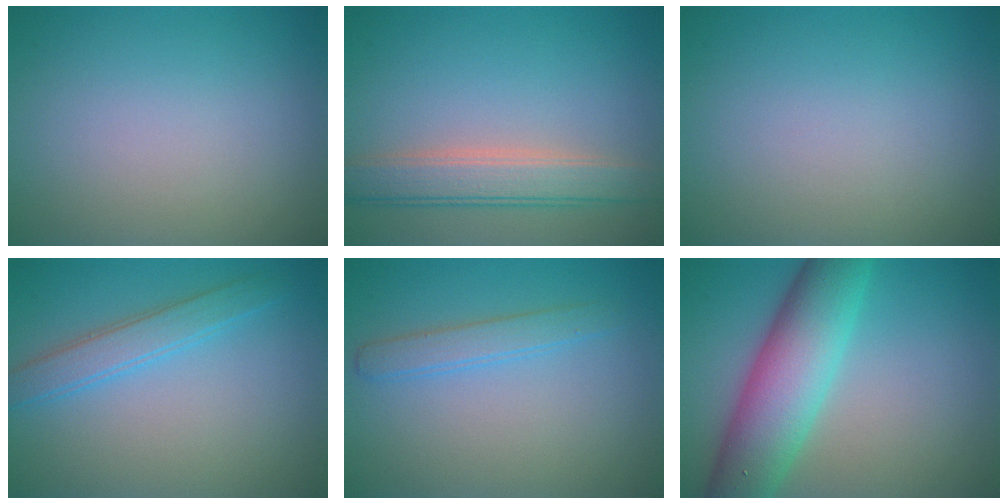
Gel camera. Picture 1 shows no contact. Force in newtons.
{"total": 4.2, "press": 4.2, "slide": 0.4}
{"total": 0.0}
{"total": 2.8, "press": 2.8, "slide": 0.1}
{"total": 2.0, "press": 2.0, "slide": 0.0}
{"total": 8.7, "press": 8.7, "slide": 0.2}